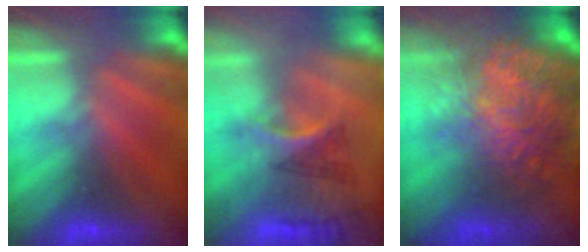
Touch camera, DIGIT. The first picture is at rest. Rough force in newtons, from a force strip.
{"total": 2.9}
{"total": 10.6}